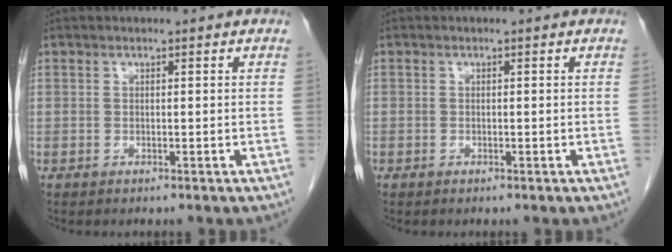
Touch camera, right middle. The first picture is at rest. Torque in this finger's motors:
{"motor_torque": [-0.02, -0.38, 0.02, -0.06]}